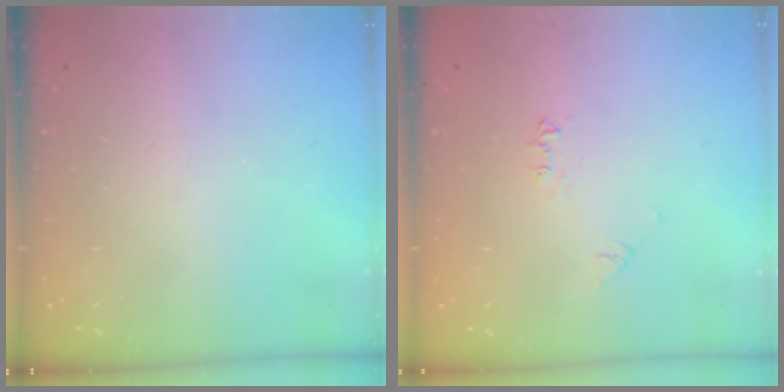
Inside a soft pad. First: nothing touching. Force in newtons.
{"total": 5.3, "press": 5.3, "slide": 0.6}